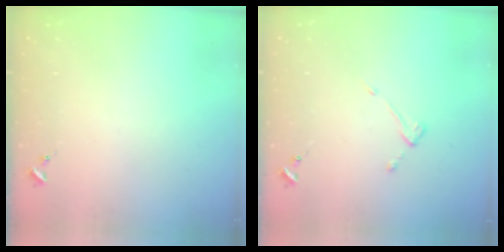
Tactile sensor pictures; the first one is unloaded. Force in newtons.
{"total": 3.8, "press": 3.8, "slide": 0.4}